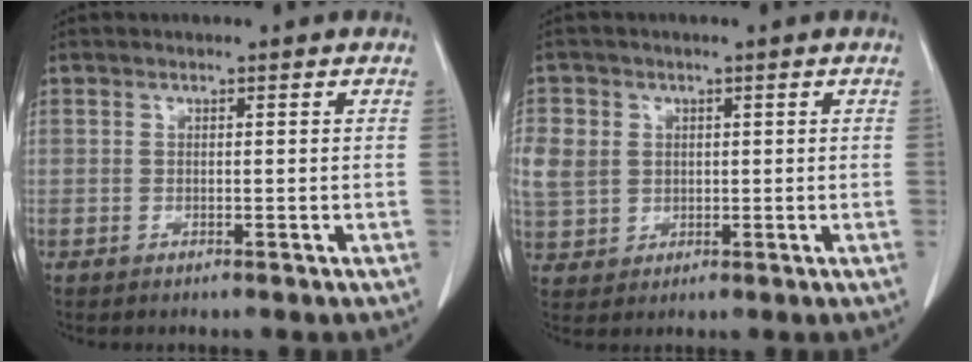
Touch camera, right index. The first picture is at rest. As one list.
[{"total": 3.6, "force": [0.1, 2.9, 2.1], "torque": [-0.067, 0.015, 0.004]}]